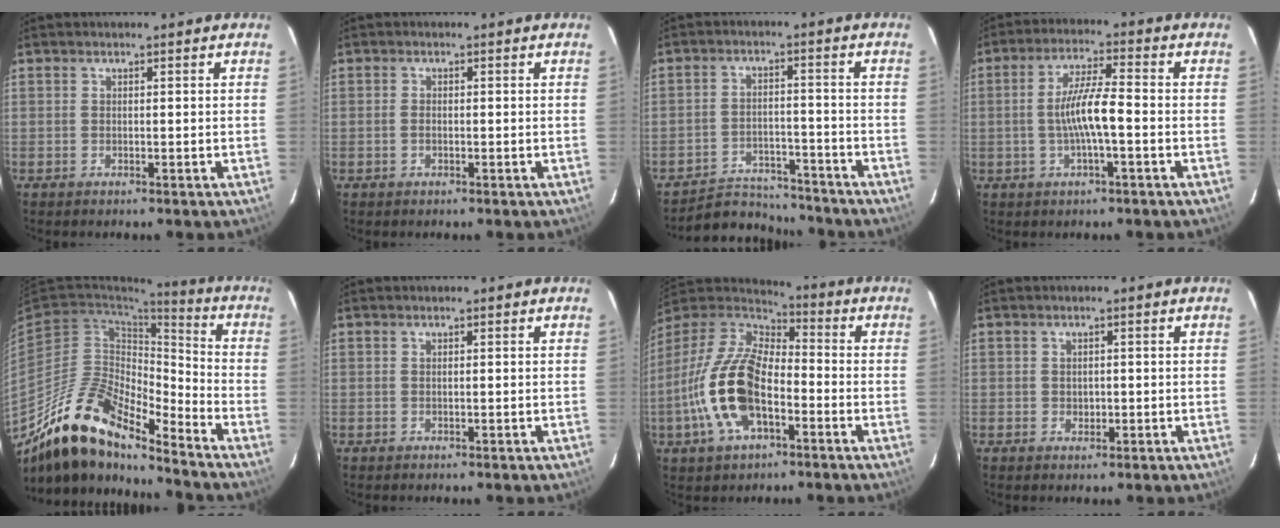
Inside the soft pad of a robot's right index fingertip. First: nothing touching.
{"total": 1.1, "force": [-0.3, 0.7, 0.7], "torque": [-0.015, 0.002, -0.007]}
{"total": 10.2, "force": [-9.7, 2.9, 1.1], "torque": [-0.044, 0.016, -0.144]}
{"total": 7.5, "force": [-1.5, 0.7, 7.3], "torque": [-0.139, 0.004, -0.027]}
{"total": 18.4, "force": [-14.9, 5.2, 9.4], "torque": [-0.169, -0.008, -0.280]}
{"total": 0.0}
{"total": 18.1, "force": [-5.8, 9.0, 14.7], "torque": [-0.311, -0.008, -0.113]}
{"total": 1.4, "force": [-0.1, 1.4, 0.4], "torque": [-0.002, 0.001, 0.001]}